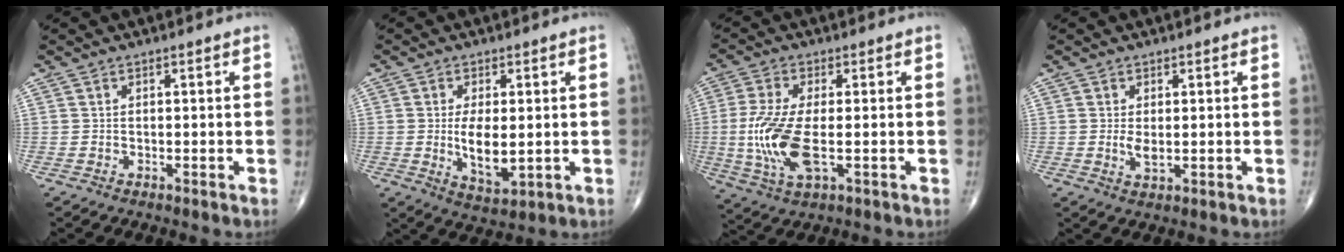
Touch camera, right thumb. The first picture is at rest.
{"total": 7.5, "force": [-0.2, 3.3, 6.7], "torque": [-0.115, -0.018, 0.004]}
{"total": 11.5, "force": [-1.5, 4.4, 10.5], "torque": [-0.246, -0.011, -0.027]}
{"total": 2.4, "force": [0.1, 1.1, 2.1], "torque": [-0.042, -0.008, 0.006]}